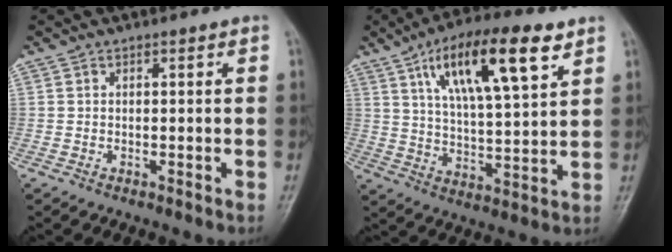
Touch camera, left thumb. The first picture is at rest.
{"total": 17.8, "force": [8.8, 5.4, 14.5], "torque": [-0.226, -0.022, 0.151]}